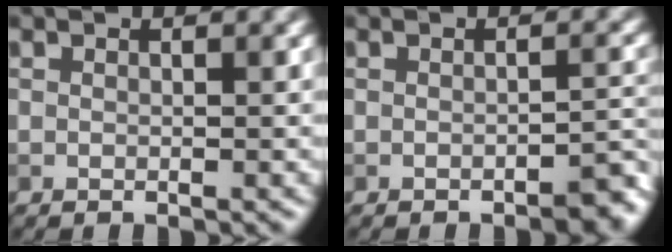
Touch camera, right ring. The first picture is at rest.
{"total": 2.3, "force": [-1.7, 0.5, 1.5], "torque": [-0.015, 0.006, -0.024]}